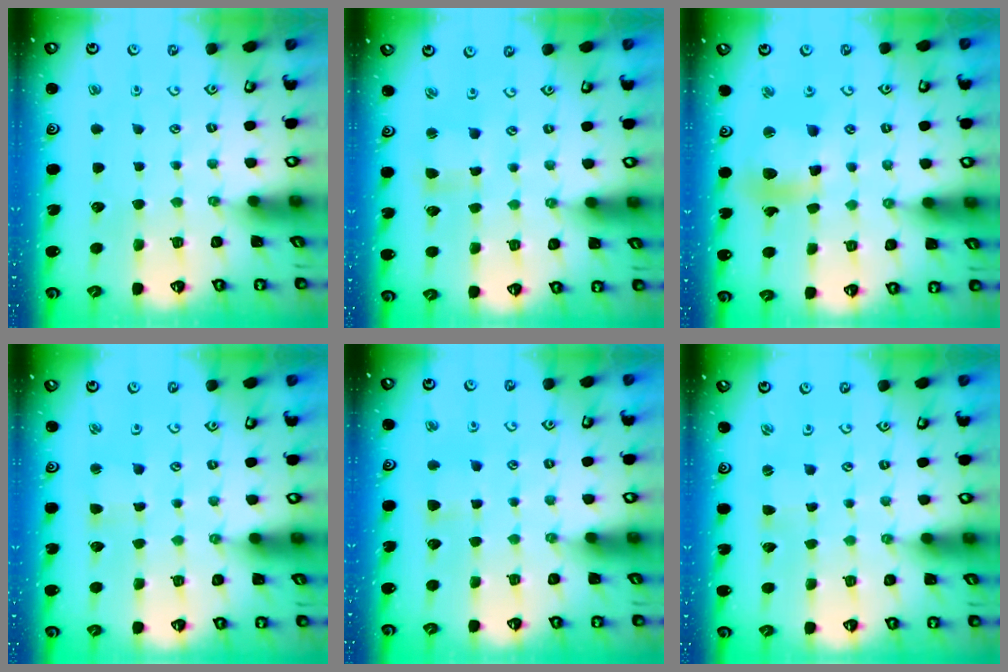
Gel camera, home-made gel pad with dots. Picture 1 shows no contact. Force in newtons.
{"total": 1.4, "press": 1.4, "slide": 0.2}
{"total": 10.9, "press": 10.7, "slide": 2.3}
{"total": 2.3, "press": 2.3, "slide": 0.4}
{"total": 3.5, "press": 3.4, "slide": 0.5}
{"total": 0.7, "press": 0.7, "slide": 0.1}